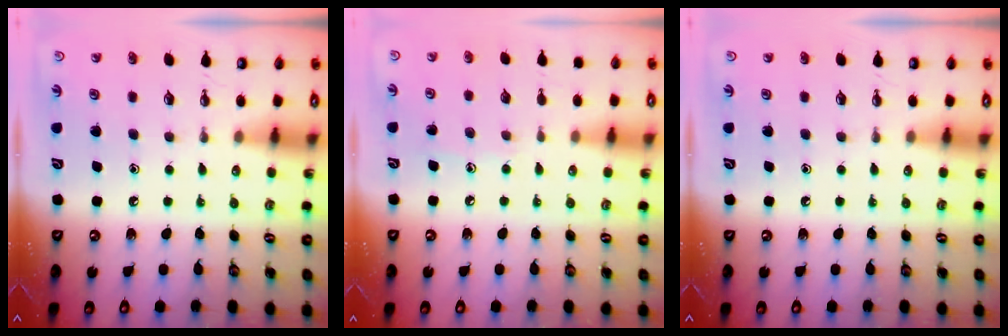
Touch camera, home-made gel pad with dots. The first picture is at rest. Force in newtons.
{"total": 5.2, "press": 5.1, "slide": 0.5}
{"total": 0.0}